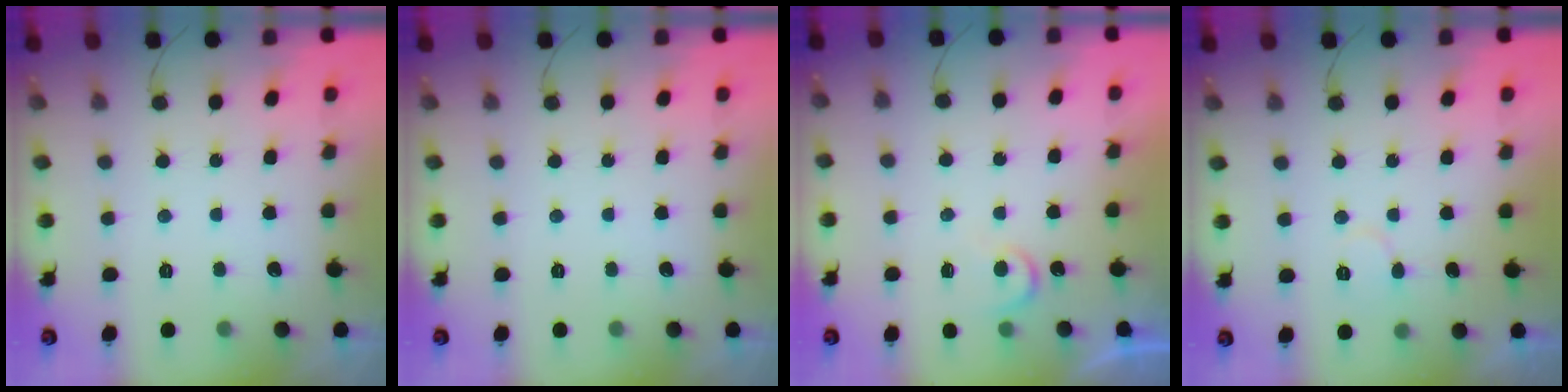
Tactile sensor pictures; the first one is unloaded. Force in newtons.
{"total": 0.0}
{"total": 4.9, "press": 4.9, "slide": 0.5}
{"total": 5.2, "press": 5.1, "slide": 0.4}